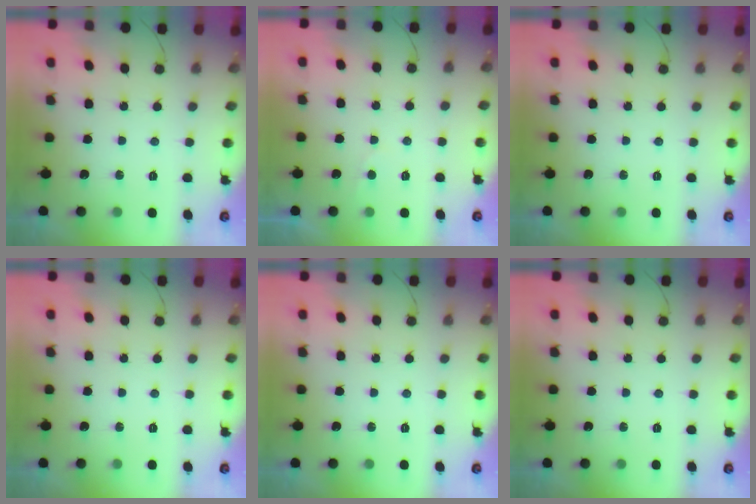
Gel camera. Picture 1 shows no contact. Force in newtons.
{"total": 2.0, "press": 1.9, "slide": 0.3}
{"total": 0.0}
{"total": 0.0}
{"total": 0.0}
{"total": 0.0}